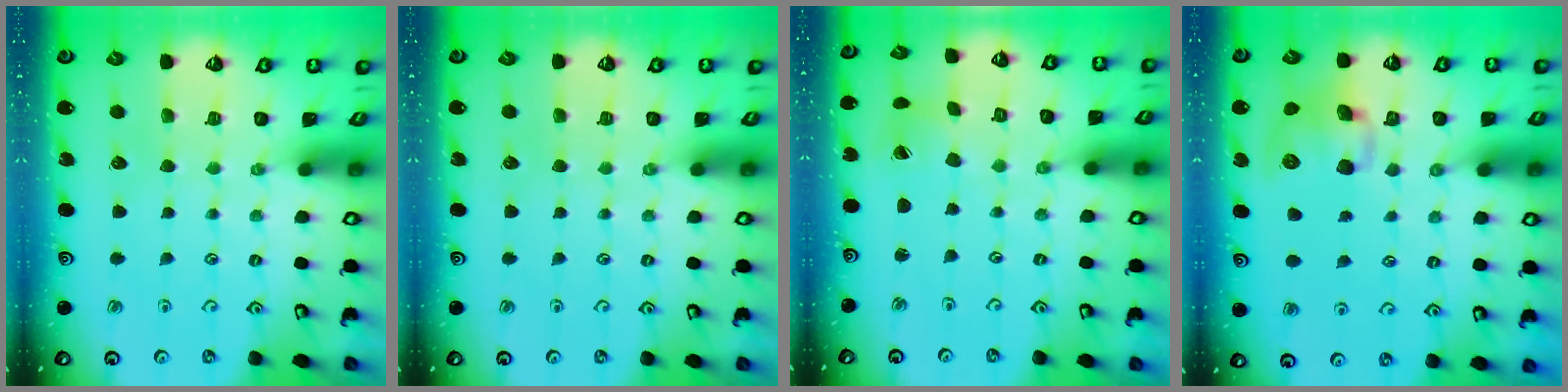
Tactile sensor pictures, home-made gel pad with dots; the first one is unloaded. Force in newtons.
{"total": 0.0}
{"total": 3.0, "press": 3.0, "slide": 0.2}
{"total": 11.4, "press": 11.2, "slide": 2.2}